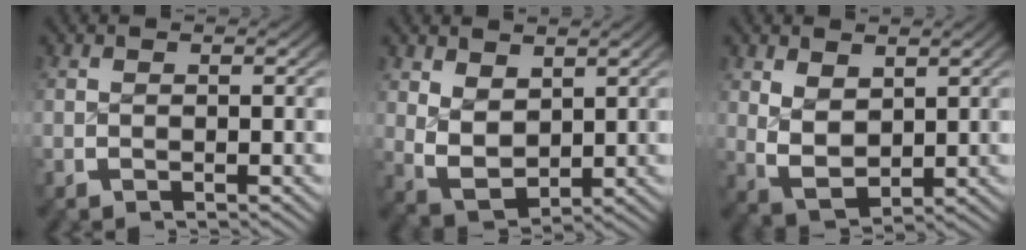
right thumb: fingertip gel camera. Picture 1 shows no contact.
{"total": 5.7, "force": [0.4, 4.3, 3.7], "torque": [-0.093, -0.034, 0.028]}
{"total": 5.3, "force": [0.3, 4.0, 3.6], "torque": [-0.090, -0.031, 0.025]}